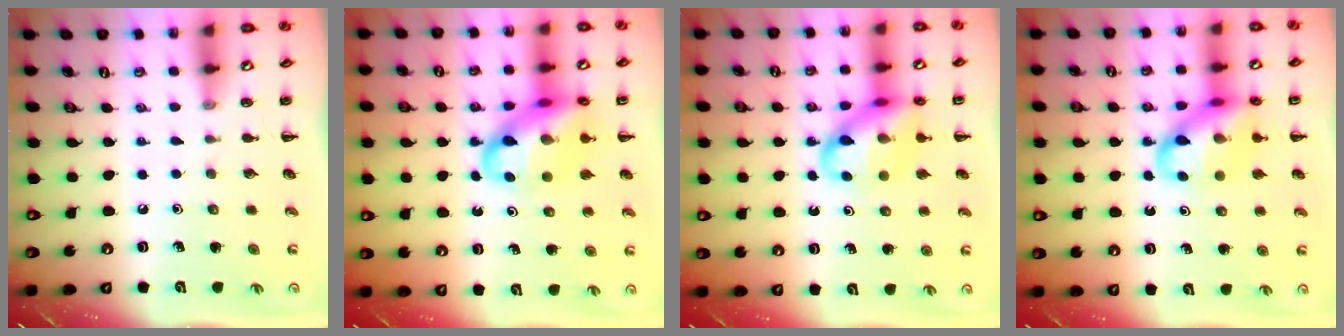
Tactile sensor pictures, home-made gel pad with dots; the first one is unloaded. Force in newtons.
{"total": 17.5, "press": 17.2, "slide": 3.4}
{"total": 15.0, "press": 14.7, "slide": 2.8}
{"total": 15.0, "press": 14.7, "slide": 2.8}